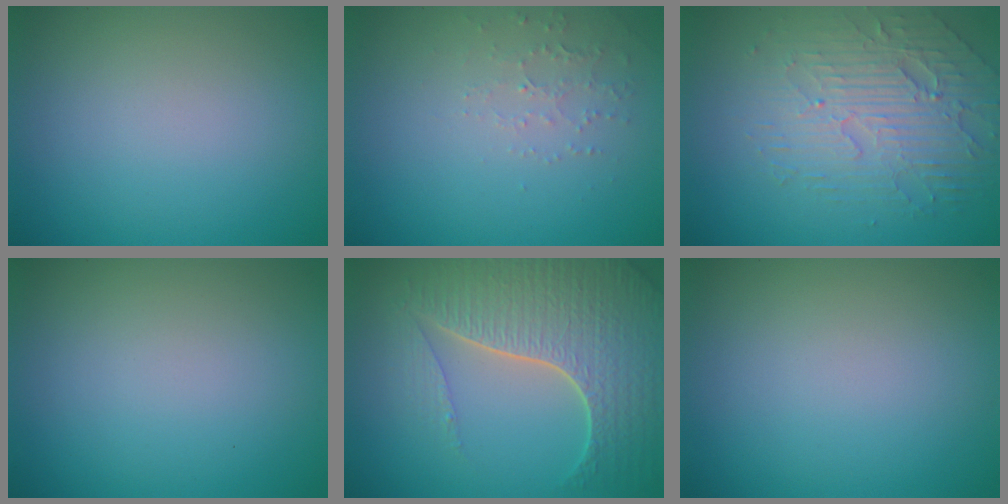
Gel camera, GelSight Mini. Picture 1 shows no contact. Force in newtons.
{"total": 1.5, "press": 1.5, "slide": 0.5}
{"total": 4.7, "press": 4.0, "slide": 2.5}
{"total": 0.0}
{"total": 7.7, "press": 5.6, "slide": 5.3}
{"total": 0.0}